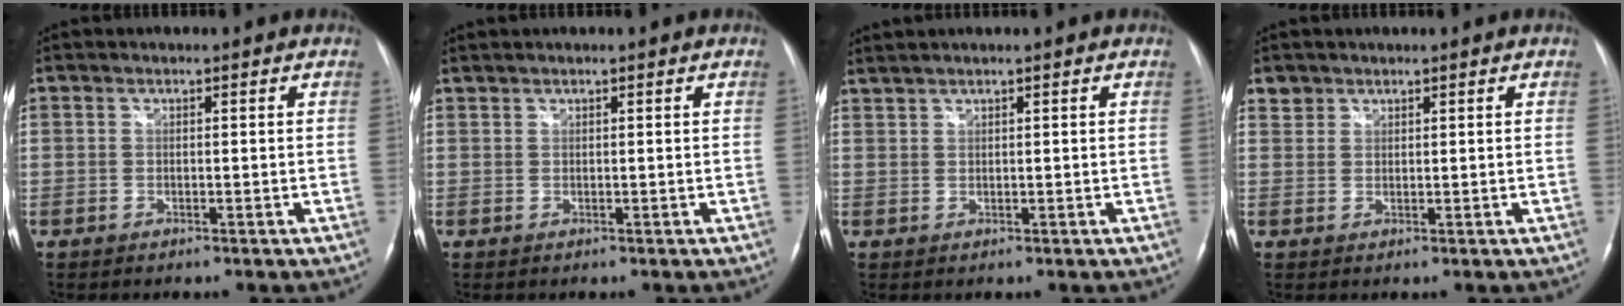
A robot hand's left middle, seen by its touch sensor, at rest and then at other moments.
{"total": 0.6, "force": [0.6, 0.0, 0.1], "torque": [-0.008, 0.009, 0.019]}
{"total": 2.2, "force": [2.0, -0.2, 0.9], "torque": [-0.024, 0.017, 0.044]}
{"total": 1.8, "force": [1.4, 1.1, -0.2], "torque": [0.010, 0.007, 0.022]}